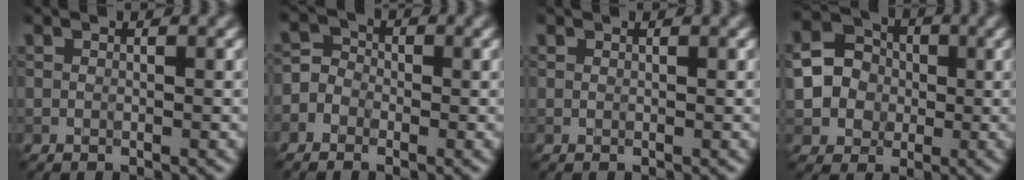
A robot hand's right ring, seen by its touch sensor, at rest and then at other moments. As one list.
[{"total": 2.2, "force": [-1.1, 1.7, 0.7], "torque": [0.002, 0.011, -0.027]}, {"total": 0.0}, {"total": 5.1, "force": [-0.3, 4.7, 1.9], "torque": [-0.025, 0.011, -0.018]}]